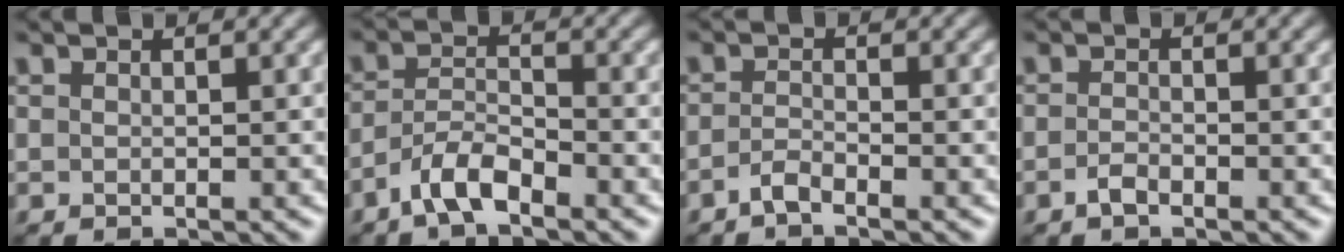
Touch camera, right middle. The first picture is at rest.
{"total": 3.4, "force": [-2.5, 1.0, 2.1], "torque": [-0.044, 0.009, -0.054]}
{"total": 1.4, "force": [-1.1, 0.3, 0.9], "torque": [-0.020, 0.003, -0.025]}
{"total": 1.1, "force": [-0.7, 0.4, 0.8], "torque": [-0.018, 0.001, -0.017]}